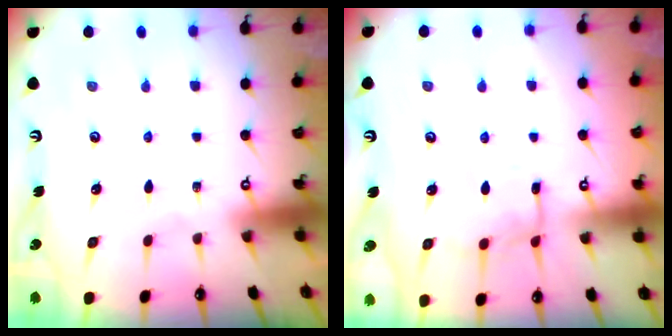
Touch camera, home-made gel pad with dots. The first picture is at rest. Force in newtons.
{"total": 8.9, "press": 8.9, "slide": 0.5}